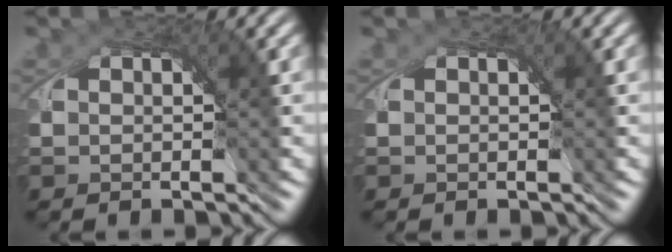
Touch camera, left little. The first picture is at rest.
{"total": 0.0}